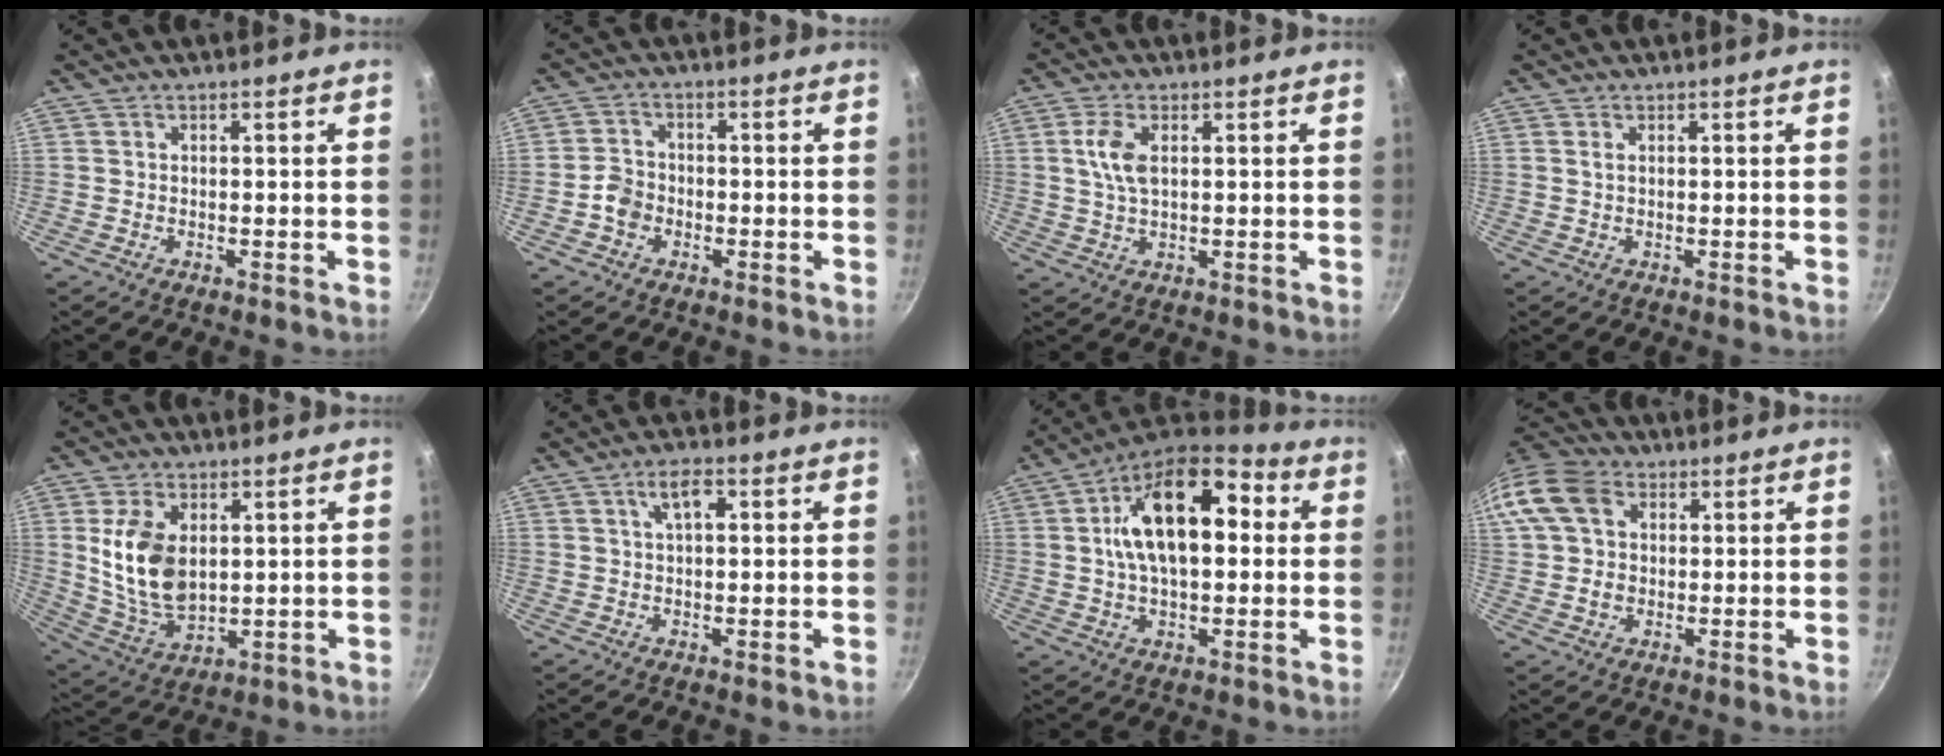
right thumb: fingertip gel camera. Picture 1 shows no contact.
{"total": 3.7, "force": [-1.6, 3.0, 1.6], "torque": [-0.018, 0.020, -0.035]}
{"total": 5.4, "force": [1.3, 2.6, 4.6], "torque": [-0.095, 0.001, 0.026]}
{"total": 0.7, "force": [0.3, 0.3, 0.6], "torque": [-0.013, 0.001, 0.007]}
{"total": 13.2, "force": [2.5, 8.2, 9.9], "torque": [-0.178, -0.026, 0.064]}
{"total": 4.8, "force": [1.6, 2.0, 4.1], "torque": [-0.066, 0.005, 0.025]}
{"total": 19.4, "force": [3.3, 10.9, 15.7], "torque": [-0.244, 0.026, 0.037]}
{"total": 12.7, "force": [3.5, 9.6, 7.6], "torque": [-0.145, 0.014, 0.051]}